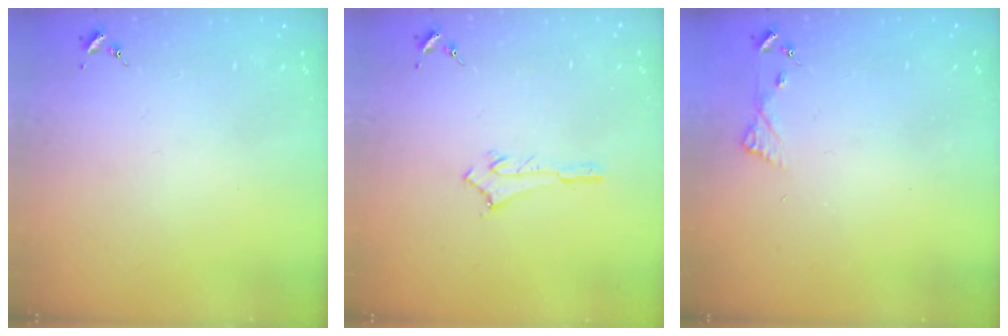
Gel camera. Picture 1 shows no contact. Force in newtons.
{"total": 2.5, "press": 2.5, "slide": 0.2}
{"total": 4.6, "press": 4.6, "slide": 0.5}